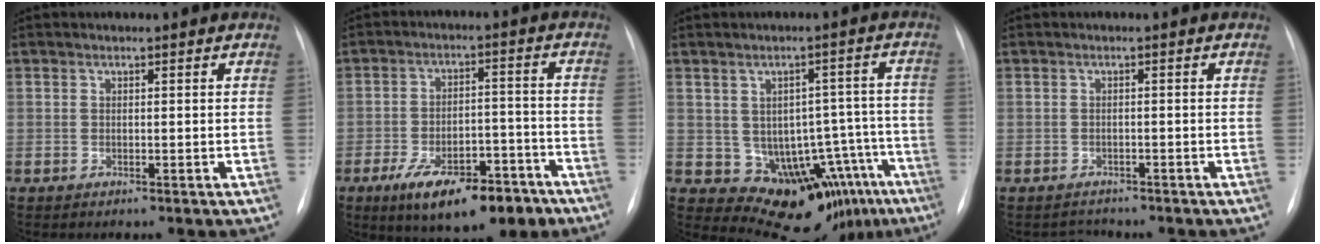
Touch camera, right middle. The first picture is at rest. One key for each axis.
{"total": 14.6, "fx": -9.2, "fy": 5.8, "fz": 9.6, "tx": -0.136, "ty": 0.008, "tz": -0.135}
{"total": 13.3, "fx": -6.9, "fy": 8.7, "fz": 7.4, "tx": -0.062, "ty": 0.039, "tz": -0.082}
{"total": 1.8, "fx": -1.6, "fy": 0.6, "fz": -0.5, "tx": 0.007, "ty": -0.004, "tz": -0.023}